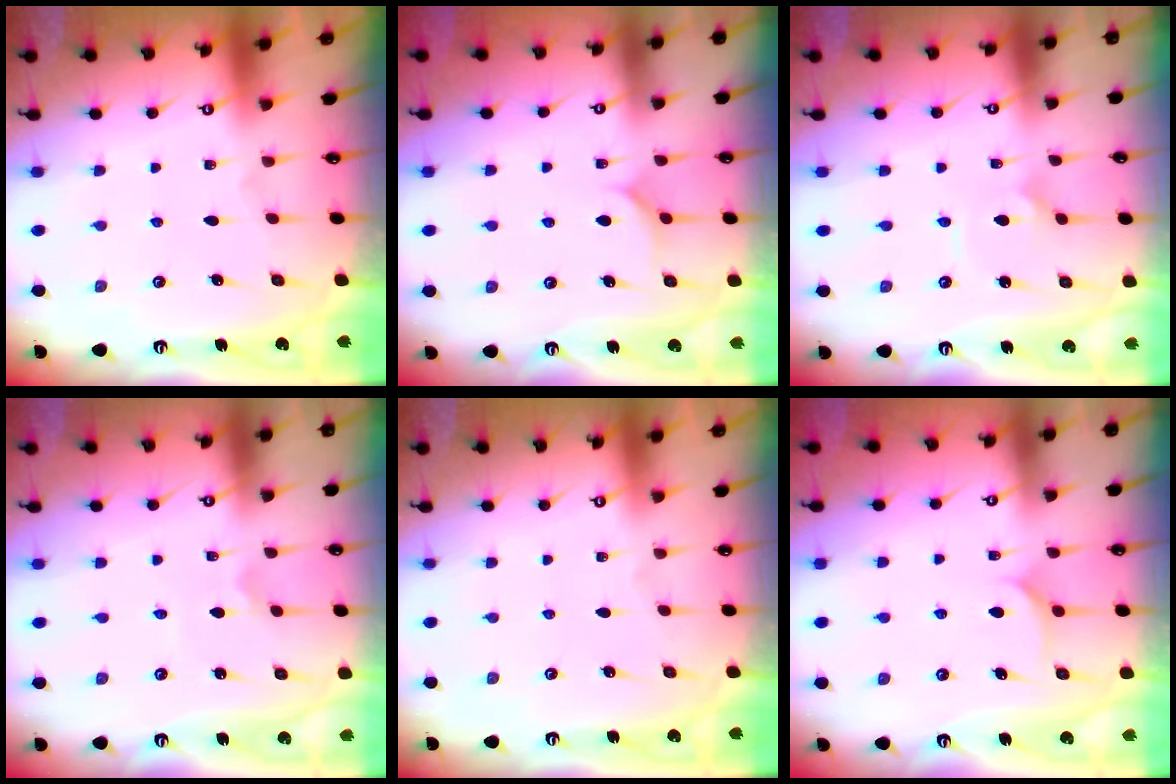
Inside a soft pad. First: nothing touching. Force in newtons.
{"total": 5.0, "press": 5.0, "slide": 0.4}
{"total": 2.6, "press": 2.6, "slide": 0.2}
{"total": 0.0}
{"total": 0.0}
{"total": 7.6, "press": 7.6, "slide": 0.5}